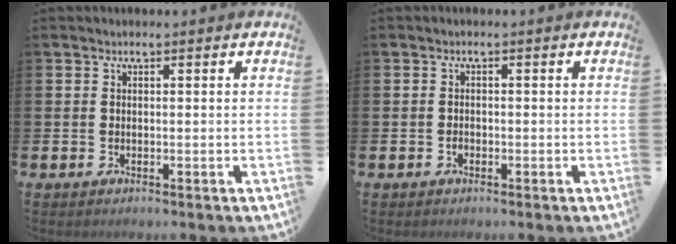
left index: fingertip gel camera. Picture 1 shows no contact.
{"total": 0.8, "force": [-0.5, 0.6, 0.3], "torque": [-0.008, 0.002, -0.011]}